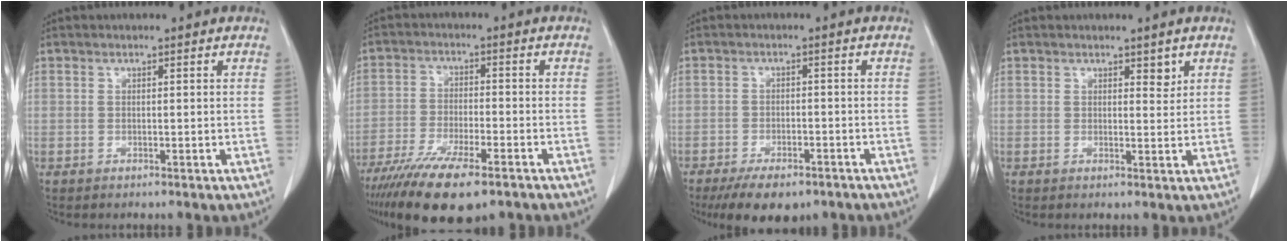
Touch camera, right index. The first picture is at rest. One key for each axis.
{"total": 14.6, "fx": -10.4, "fy": 3.2, "fz": 9.6, "tx": -0.173, "ty": -0.034, "tz": -0.172}
{"total": 9.2, "fx": -6.8, "fy": 3.6, "fz": 5.0, "tx": -0.072, "ty": -0.006, "tz": -0.099}
{"total": 1.6, "fx": 1.1, "fy": 0.7, "fz": 1.0, "tx": -0.010, "ty": -0.007, "tz": 0.016}